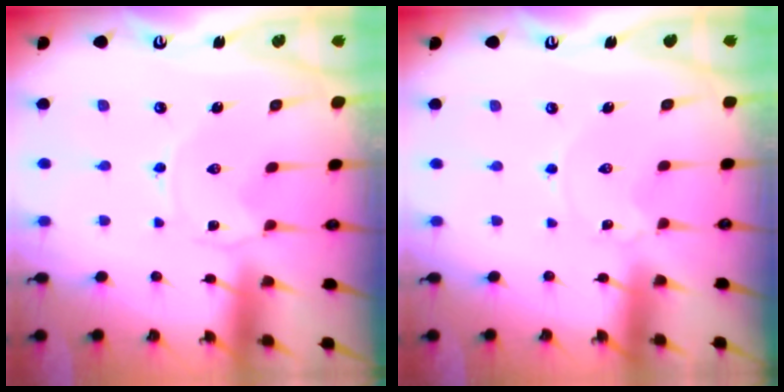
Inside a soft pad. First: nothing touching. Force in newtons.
{"total": 1.1, "press": 1.1, "slide": 0.1}